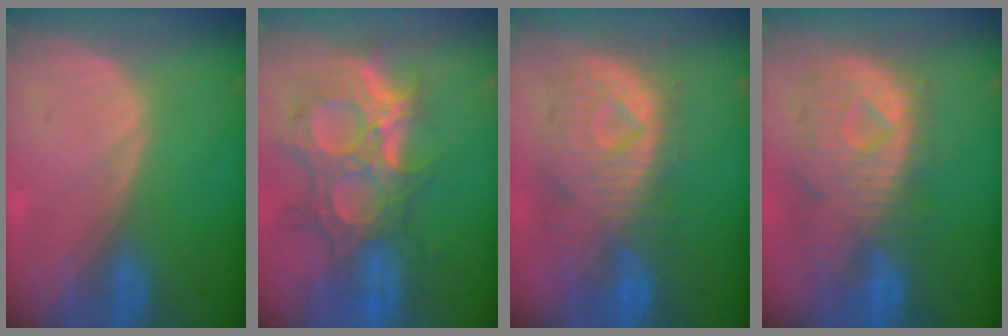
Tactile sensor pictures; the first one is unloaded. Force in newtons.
{"total": 12.8, "press": 11.0, "slide": 6.5}
{"total": 10.7, "press": 9.5, "slide": 4.9}
{"total": 11.0, "press": 9.7, "slide": 5.3}